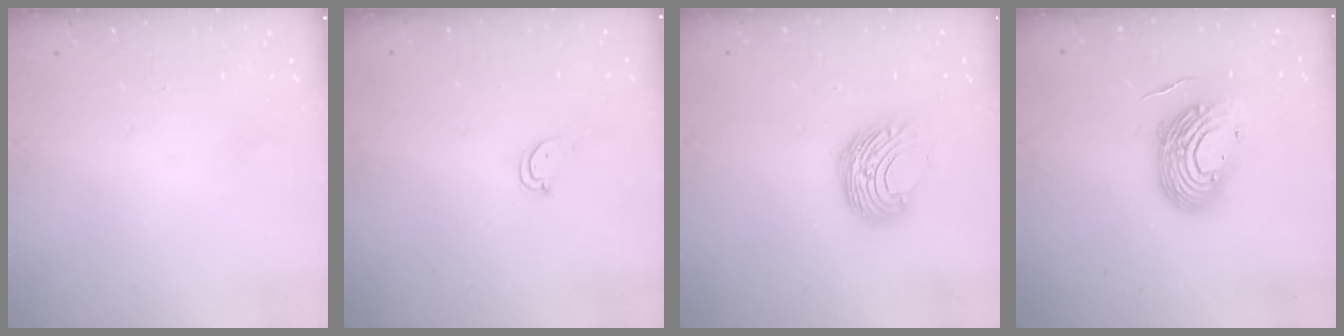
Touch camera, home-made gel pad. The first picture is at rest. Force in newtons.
{"total": 3.1, "press": 3.1, "slide": 0.2}
{"total": 9.1, "press": 9.1, "slide": 0.4}
{"total": 12.9, "press": 12.7, "slide": 2.1}